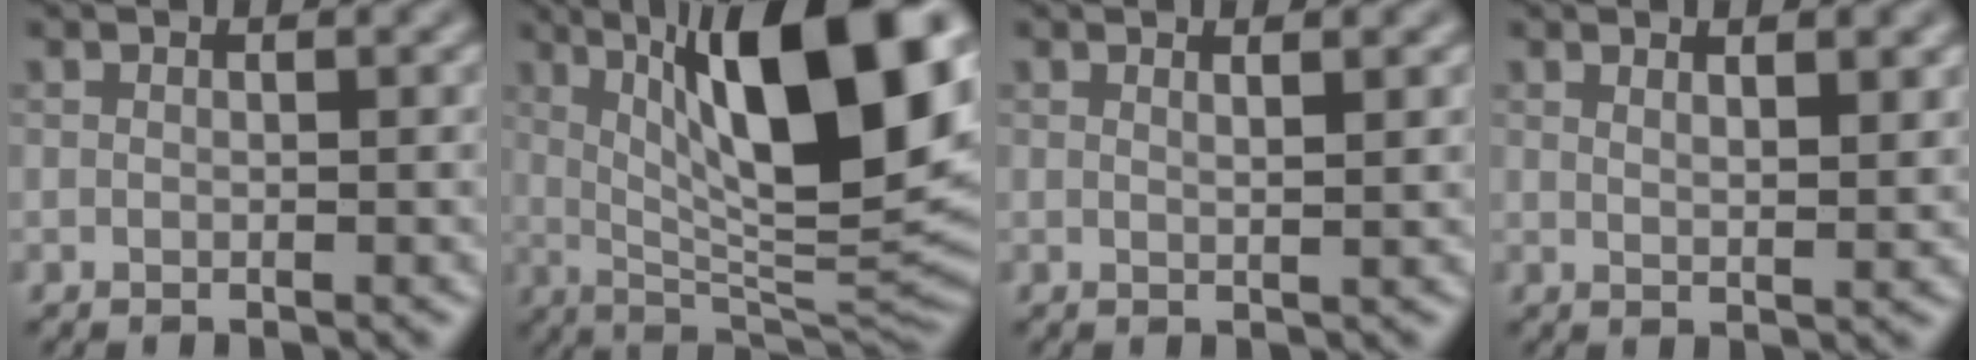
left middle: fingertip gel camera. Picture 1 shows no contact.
{"total": 16.2, "force": [4.5, 5.0, 14.8], "torque": [-0.220, 0.011, 0.081]}
{"total": 1.5, "force": [0.6, 0.6, 1.2], "torque": [-0.007, 0.010, -0.003]}
{"total": 3.3, "force": [1.6, 1.1, 2.7], "torque": [-0.025, 0.009, 0.021]}